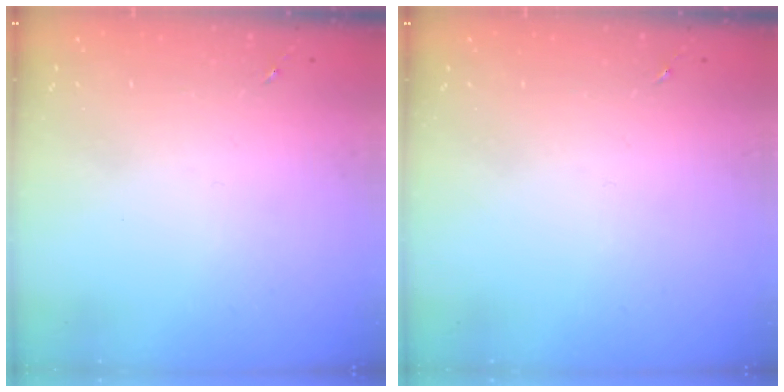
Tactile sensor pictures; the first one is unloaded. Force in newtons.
{"total": 0.0}